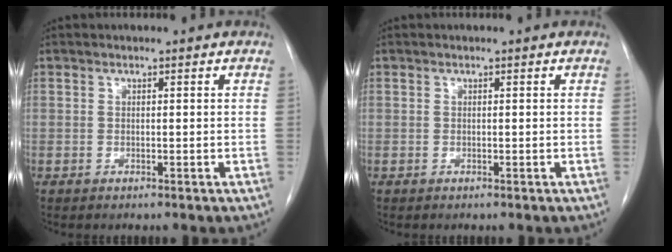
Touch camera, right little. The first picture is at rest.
{"total": 0.0}